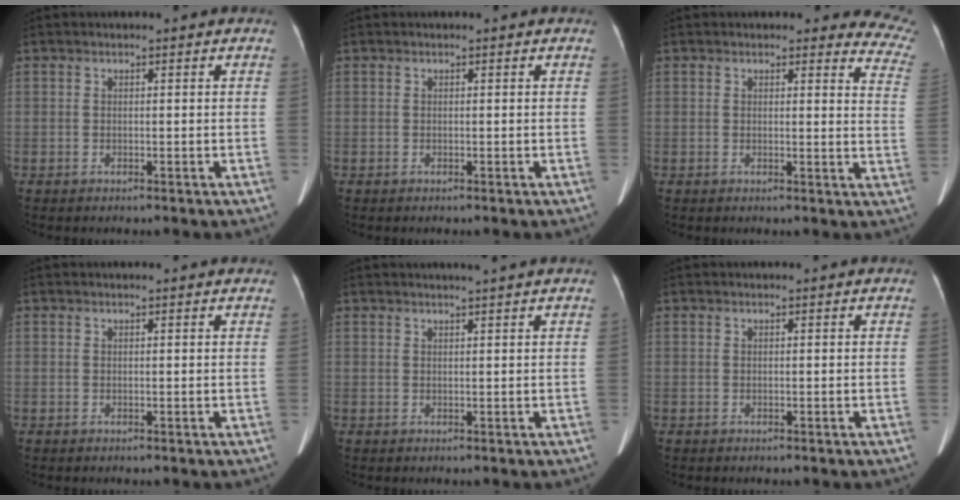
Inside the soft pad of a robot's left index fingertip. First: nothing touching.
{"total": 0.0}
{"total": 8.9, "force": [8.4, 2.5, 1.7], "torque": [0.022, -0.056, 0.042]}
{"total": 1.4, "force": [1.3, 0.3, 0.4], "torque": [-0.013, 0.008, 0.007]}
{"total": 2.3, "force": [1.9, -0.6, 1.1], "torque": [-0.014, 0.004, 0.030]}
{"total": 0.0}